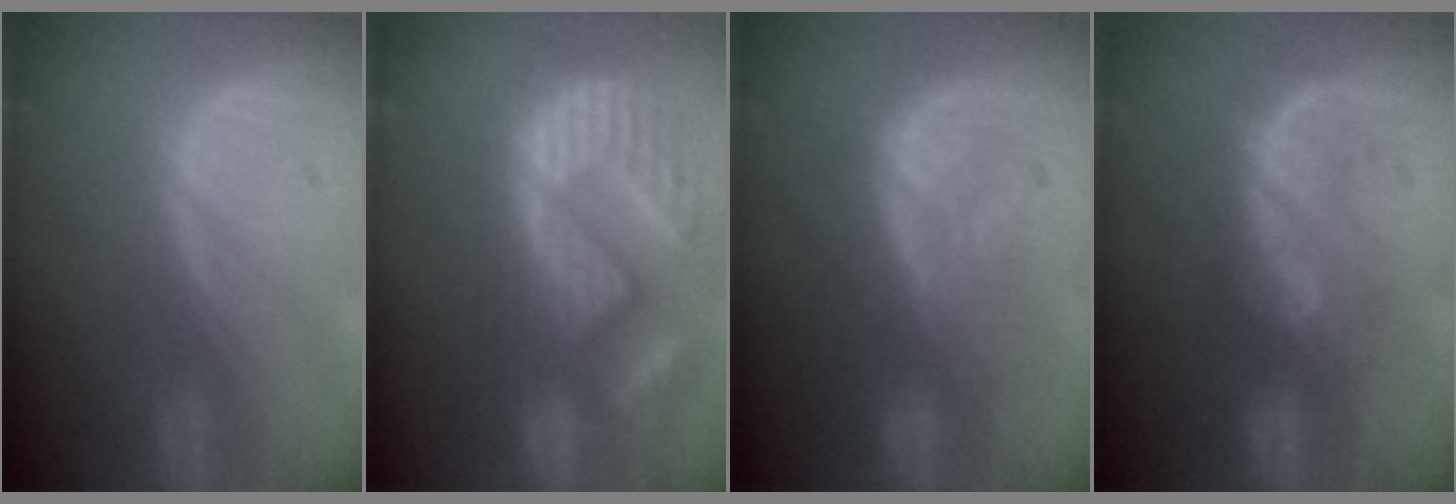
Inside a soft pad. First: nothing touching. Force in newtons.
{"total": 13.7, "press": 12.2, "slide": 6.2}
{"total": 8.2, "press": 8.0, "slide": 1.6}
{"total": 7.5, "press": 7.2, "slide": 2.1}